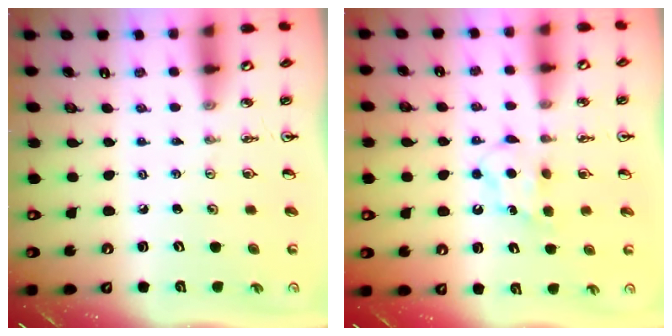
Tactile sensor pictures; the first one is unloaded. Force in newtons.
{"total": 5.5, "press": 5.5, "slide": 0.6}